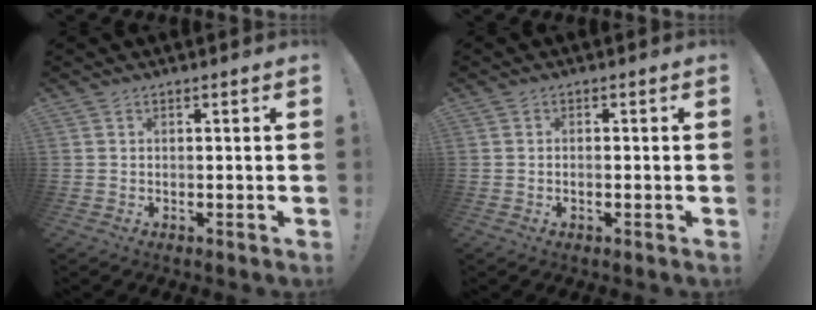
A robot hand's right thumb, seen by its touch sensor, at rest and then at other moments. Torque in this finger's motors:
{"motor_torque": [-0.16, -0.33, 0.08, 0.10, -0.10]}